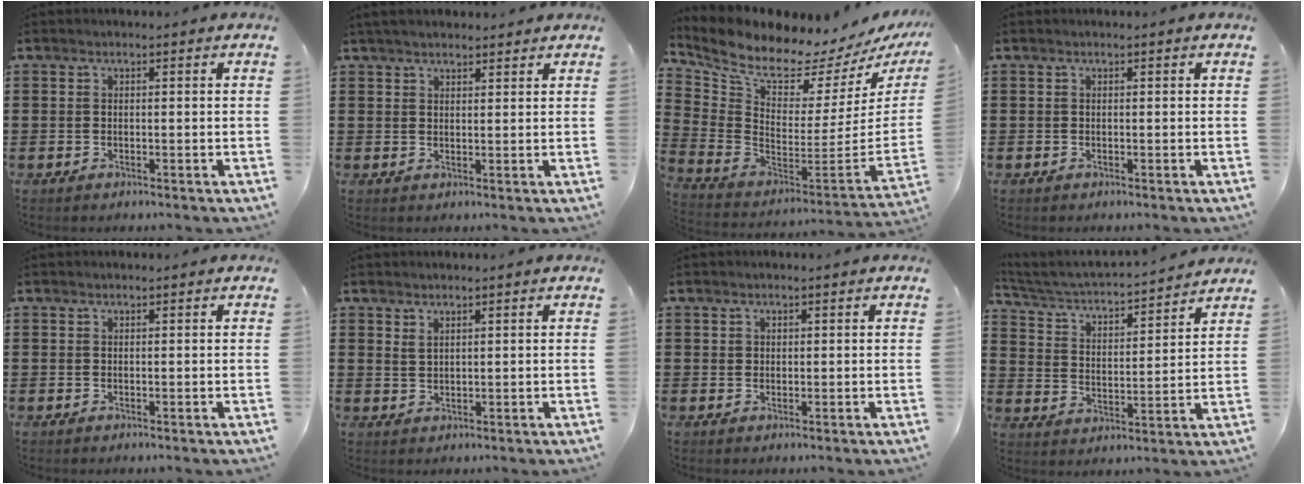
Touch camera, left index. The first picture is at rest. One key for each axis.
{"total": 2.5, "fx": 2.3, "fy": 0.6, "fz": 0.7, "tx": -0.019, "ty": 0.004, "tz": 0.045}
{"total": 7.4, "fx": 6.6, "fy": 1.7, "fz": 3.0, "tx": -0.100, "ty": -0.072, "tz": 0.108}
{"total": 0.0}
{"total": 0.0}
{"total": 1.6, "fx": 1.4, "fy": 0.5, "fz": 0.6, "tx": -0.015, "ty": 0.002, "tz": 0.026}
{"total": 0.9, "fx": 0.6, "fy": 0.6, "fz": 0.1, "tx": -0.005, "ty": 0.002, "tz": 0.013}
{"total": 3.3, "fx": 3.1, "fy": 0.2, "fz": 1.0, "tx": -0.040, "ty": -0.030, "tz": 0.042}